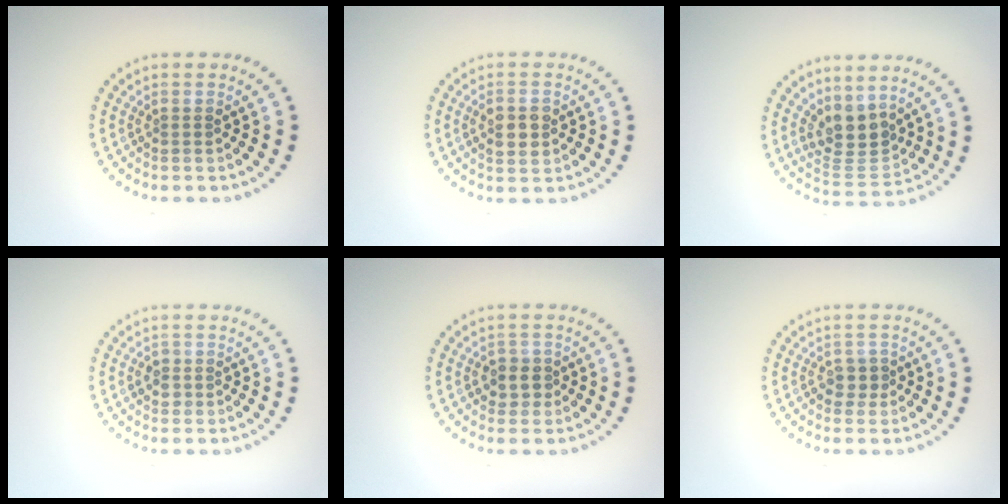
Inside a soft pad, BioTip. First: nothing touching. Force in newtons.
{"total": 2.6, "press": 2.6, "slide": 0.1}
{"total": 3.9, "press": 3.3, "slide": 2.0}
{"total": 1.3, "press": 1.2, "slide": 0.5}
{"total": 2.1, "press": 1.9, "slide": 0.8}
{"total": 1.4, "press": 1.2, "slide": 0.6}